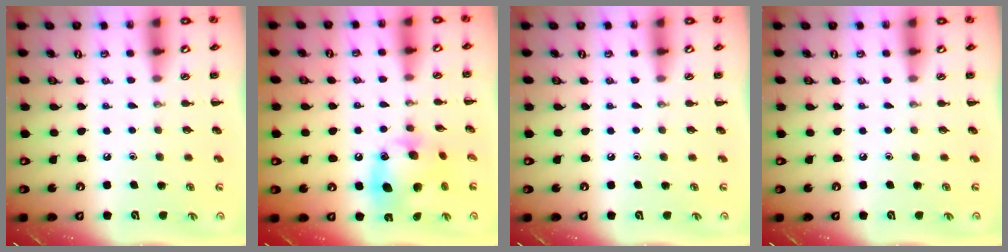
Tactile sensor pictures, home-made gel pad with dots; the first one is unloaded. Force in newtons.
{"total": 13.7, "press": 13.6, "slide": 1.7}
{"total": 0.0}
{"total": 0.0}